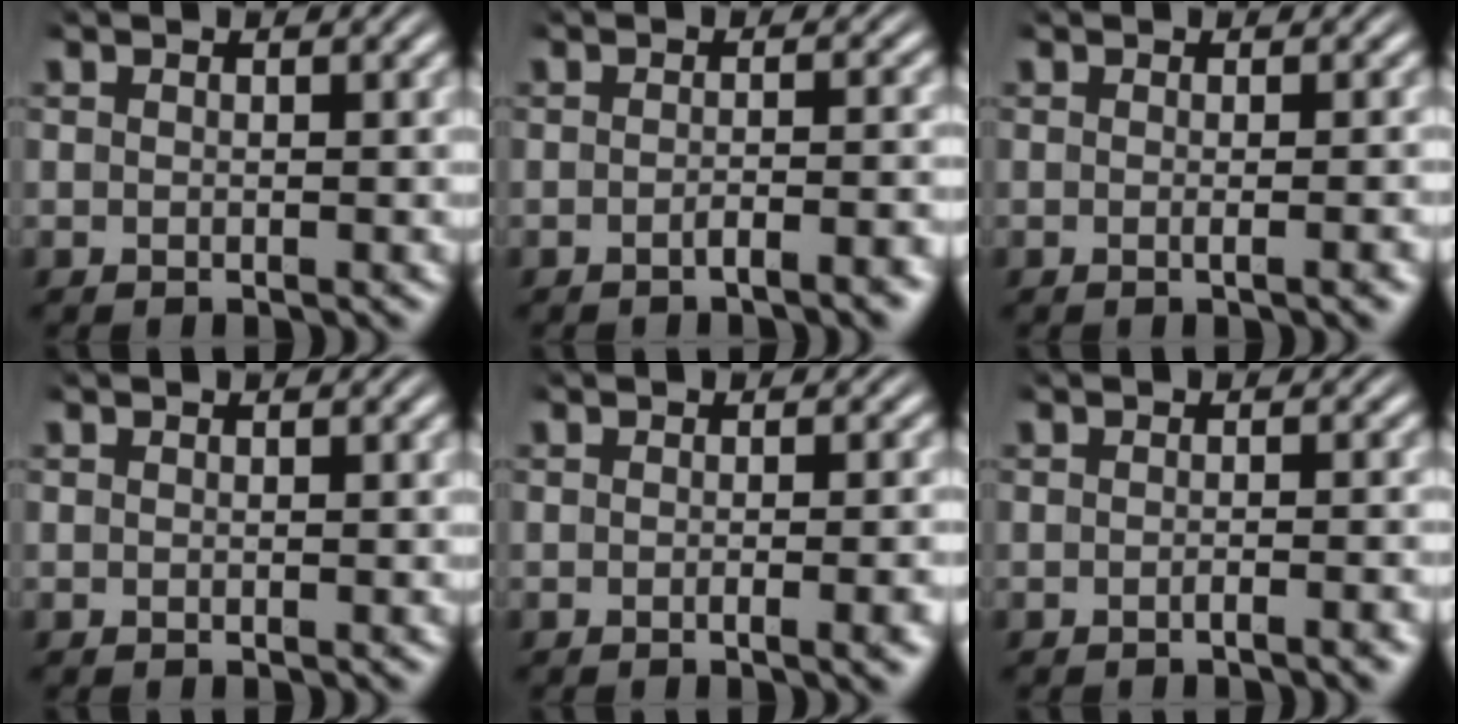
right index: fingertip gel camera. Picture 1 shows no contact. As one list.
[{"total": 1.8, "force": [-1.5, 0.0, 1.1], "torque": [-0.010, 0.009, -0.034]}, {"total": 1.0, "force": [-0.4, -0.3, 0.9], "torque": [-0.009, 0.007, -0.013]}, {"total": 0.0}, {"total": 1.6, "force": [-0.8, -0.2, 1.4], "torque": [-0.015, 0.011, -0.020]}, {"total": 1.1, "force": [-0.9, -0.1, 0.7], "torque": [-0.008, 0.009, -0.023]}]